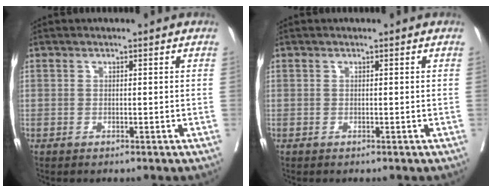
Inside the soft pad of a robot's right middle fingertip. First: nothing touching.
{"total": 0.0}